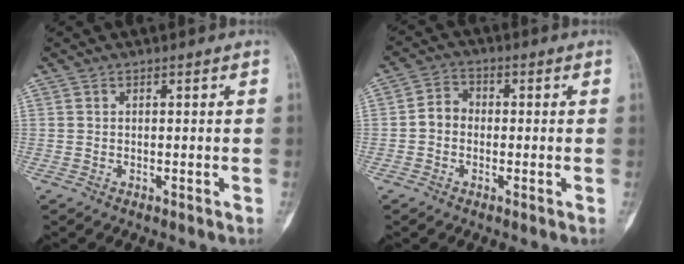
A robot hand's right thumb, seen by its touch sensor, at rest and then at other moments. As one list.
[{"total": 4.4, "force": [-0.8, 3.8, 2.1], "torque": [-0.022, 0.018, -0.024]}]